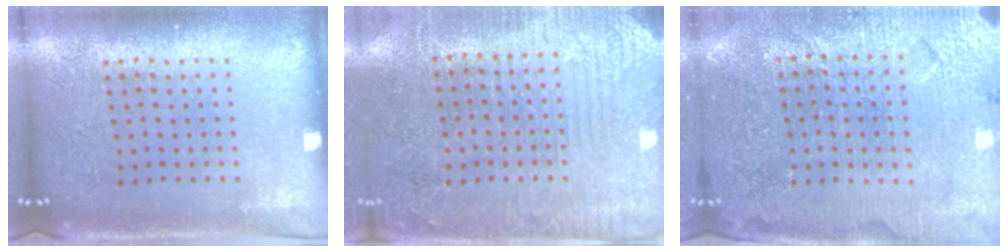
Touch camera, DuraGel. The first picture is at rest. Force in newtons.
{"total": 2.9, "press": 2.7, "slide": 0.9}
{"total": 3.7, "press": 3.6, "slide": 1.0}